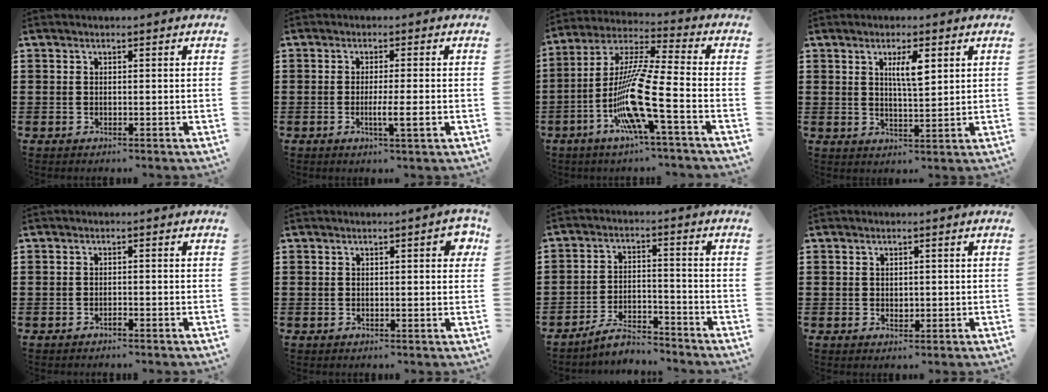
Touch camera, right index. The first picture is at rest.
{"total": 3.8, "force": [-1.1, -0.1, 3.6], "torque": [-0.060, -0.010, -0.020]}
{"total": 13.8, "force": [-5.6, 0.9, 12.6], "torque": [-0.270, -0.023, -0.117]}
{"total": 4.2, "force": [1.7, 1.0, 3.7], "torque": [-0.069, 0.003, 0.025]}
{"total": 0.7, "force": [-0.7, 0.0, 0.3], "torque": [-0.007, 0.000, -0.014]}
{"total": 3.2, "force": [0.9, 0.8, 3.0], "torque": [-0.042, 0.000, 0.010]}
{"total": 7.9, "force": [-7.1, 1.3, 3.2], "torque": [-0.062, 0.013, -0.136]}
{"total": 0.9, "force": [0.2, 0.7, 0.5], "torque": [-0.011, 0.003, 0.003]}